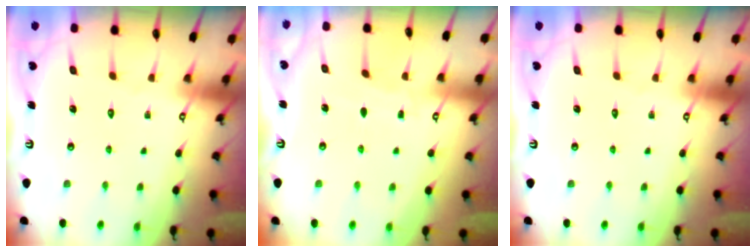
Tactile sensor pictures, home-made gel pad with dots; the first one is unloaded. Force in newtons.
{"total": 4.4, "press": 4.3, "slide": 0.3}
{"total": 0.0}